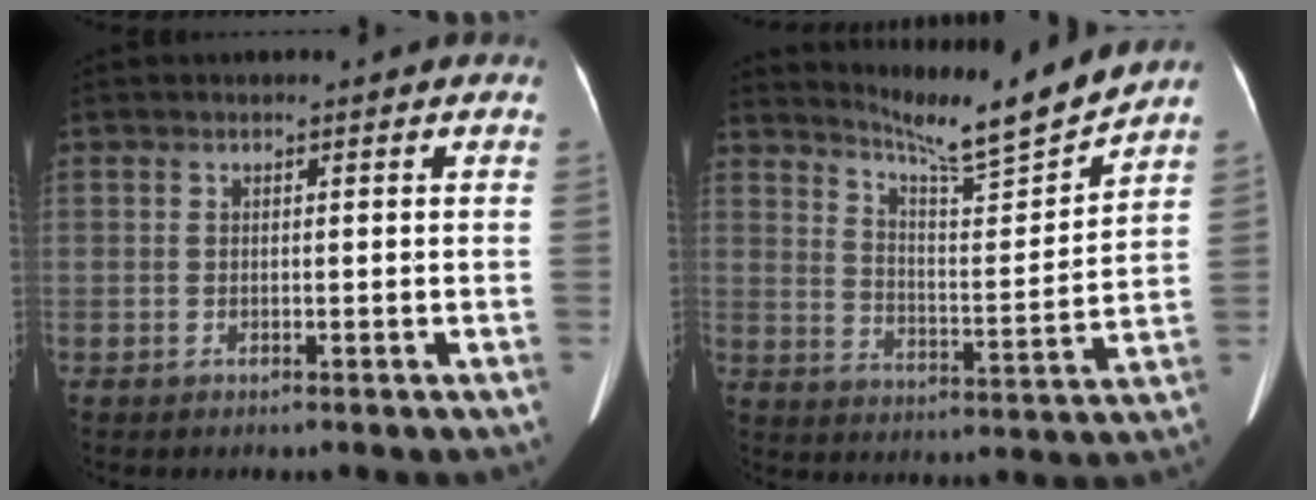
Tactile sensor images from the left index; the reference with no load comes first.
{"total": 11.9, "force": [11.4, -1.7, 3.0], "torque": [-0.061, -0.032, 0.181]}